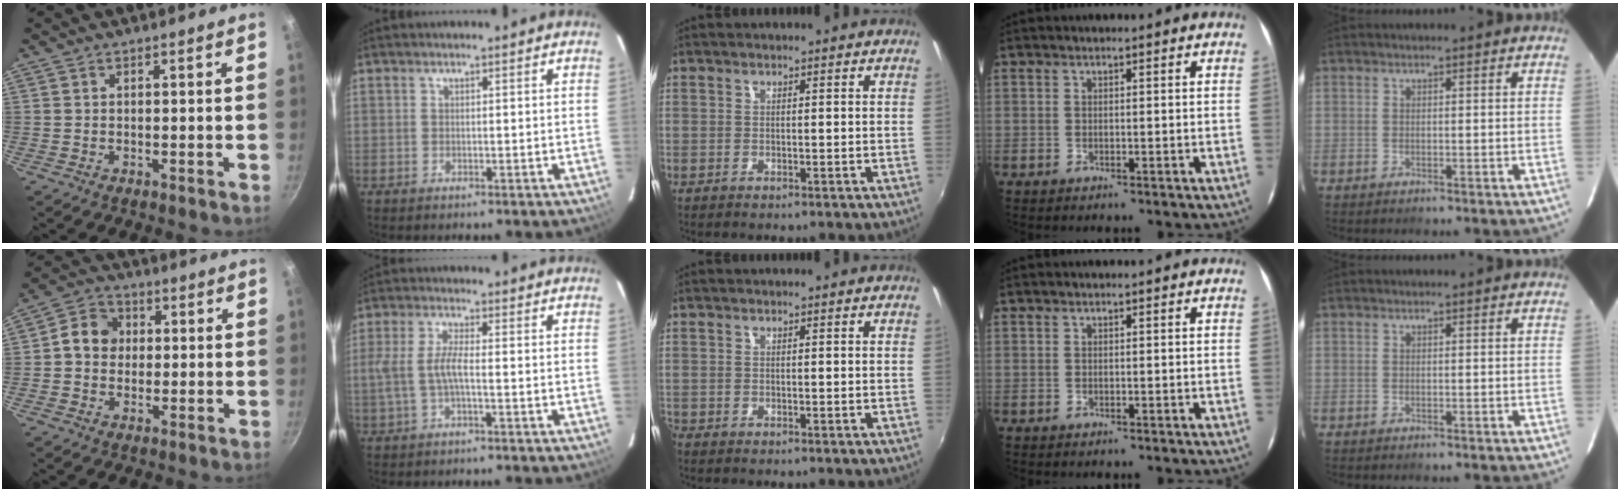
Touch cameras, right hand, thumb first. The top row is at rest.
{"thumb": {"total": 7.1, "force": [0.6, 6.1, 3.6], "torque": [-0.034, 0.013, -0.008]}, "index": {"total": 5.1, "force": [-1.1, 0.9, 4.9], "torque": [-0.107, 0.002, -0.018]}, "middle": {"total": 0.6, "force": [-0.5, 0.1, 0.2], "torque": [-0.003, -0.005, -0.013]}}